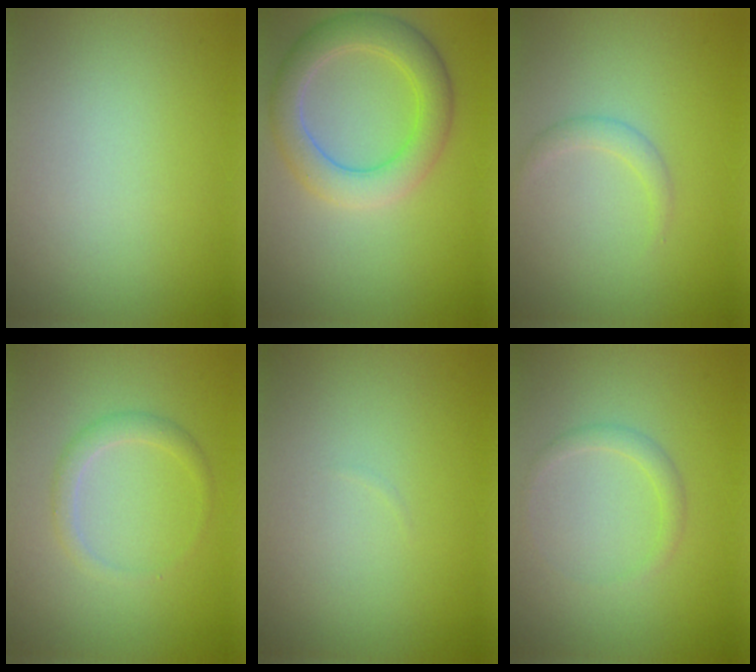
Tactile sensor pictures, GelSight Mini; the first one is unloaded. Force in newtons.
{"total": 4.9, "press": 4.9, "slide": 0.3}
{"total": 1.1, "press": 1.1, "slide": 0.1}
{"total": 1.6, "press": 1.6, "slide": 0.1}
{"total": 0.0}
{"total": 1.2, "press": 1.2, "slide": 0.1}